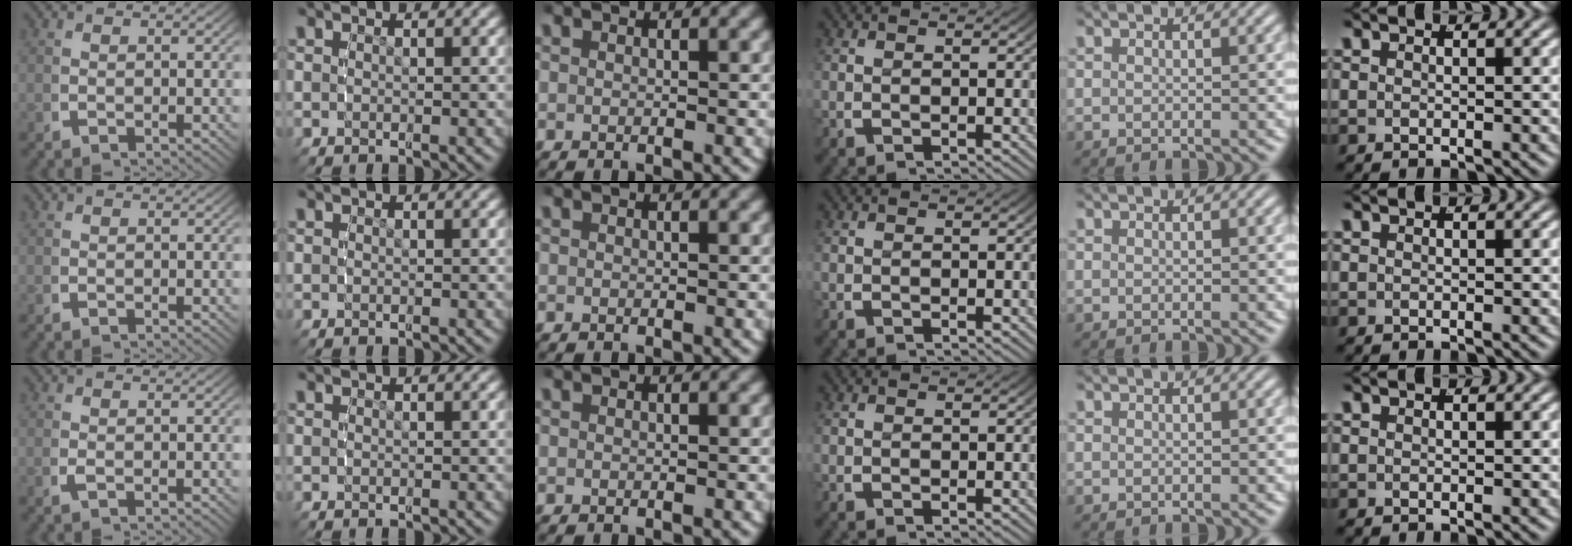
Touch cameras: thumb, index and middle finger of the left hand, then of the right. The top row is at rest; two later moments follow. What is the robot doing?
{"motion": "grasp_and_lifting", "object": "ethernet cable"}